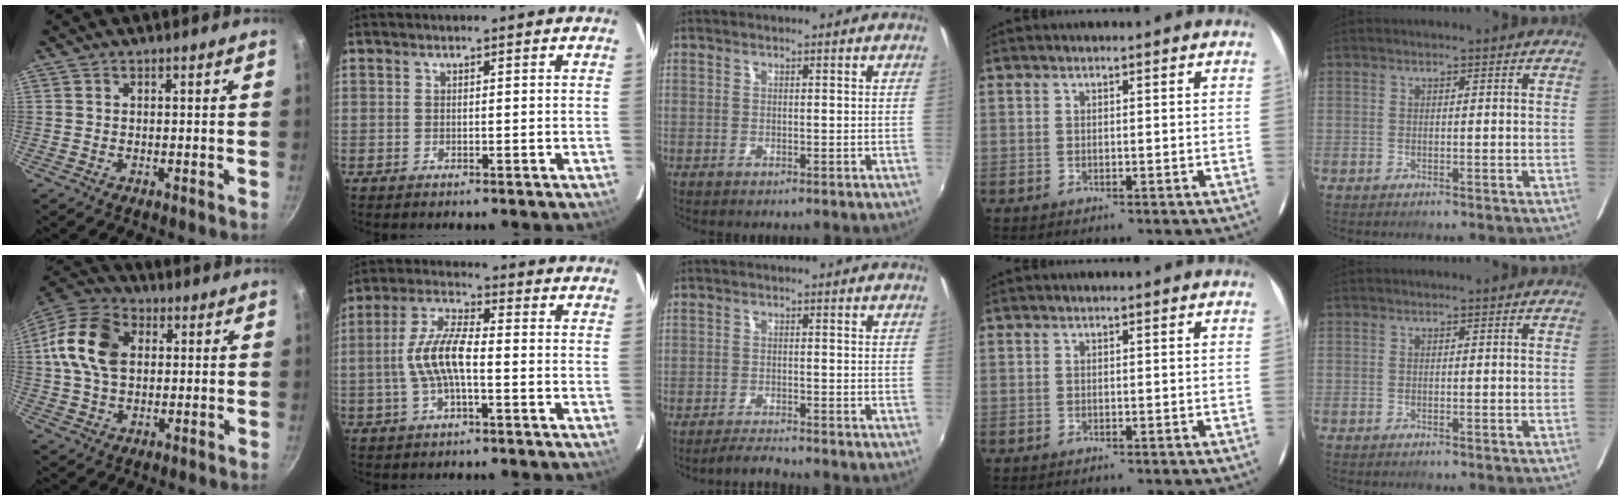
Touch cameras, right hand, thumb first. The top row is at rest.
{"thumb": {"total": 15.1, "force": [2.4, 10.6, 10.4], "torque": [-0.180, 0.021, 0.027]}, "index": {"total": 9.3, "force": [-1.7, 2.8, 8.7], "torque": [-0.182, 0.009, -0.034]}, "middle": {"total": 3.0, "force": [-2.9, -0.2, 0.7], "torque": [-0.029, -0.007, -0.056]}}